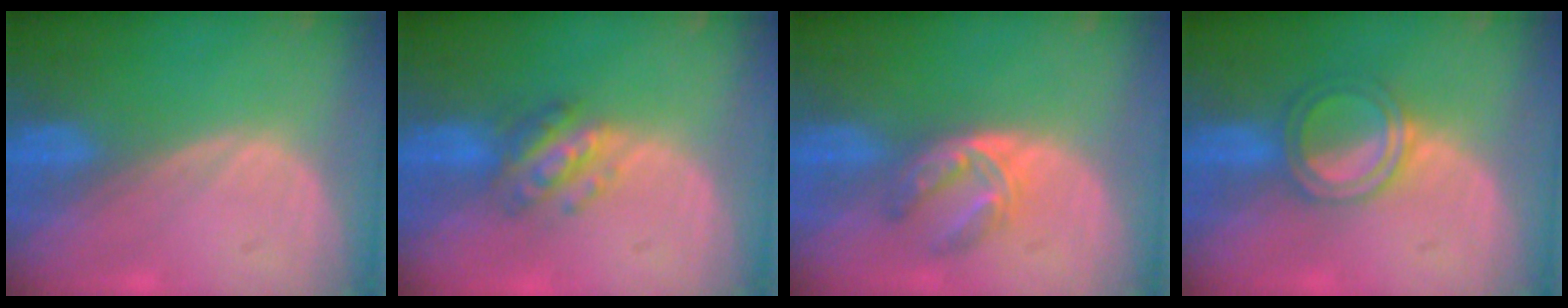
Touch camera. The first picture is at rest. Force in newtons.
{"total": 5.6, "press": 5.1, "slide": 2.2}
{"total": 5.9, "press": 4.8, "slide": 3.5}
{"total": 4.8, "press": 4.8, "slide": 0.6}